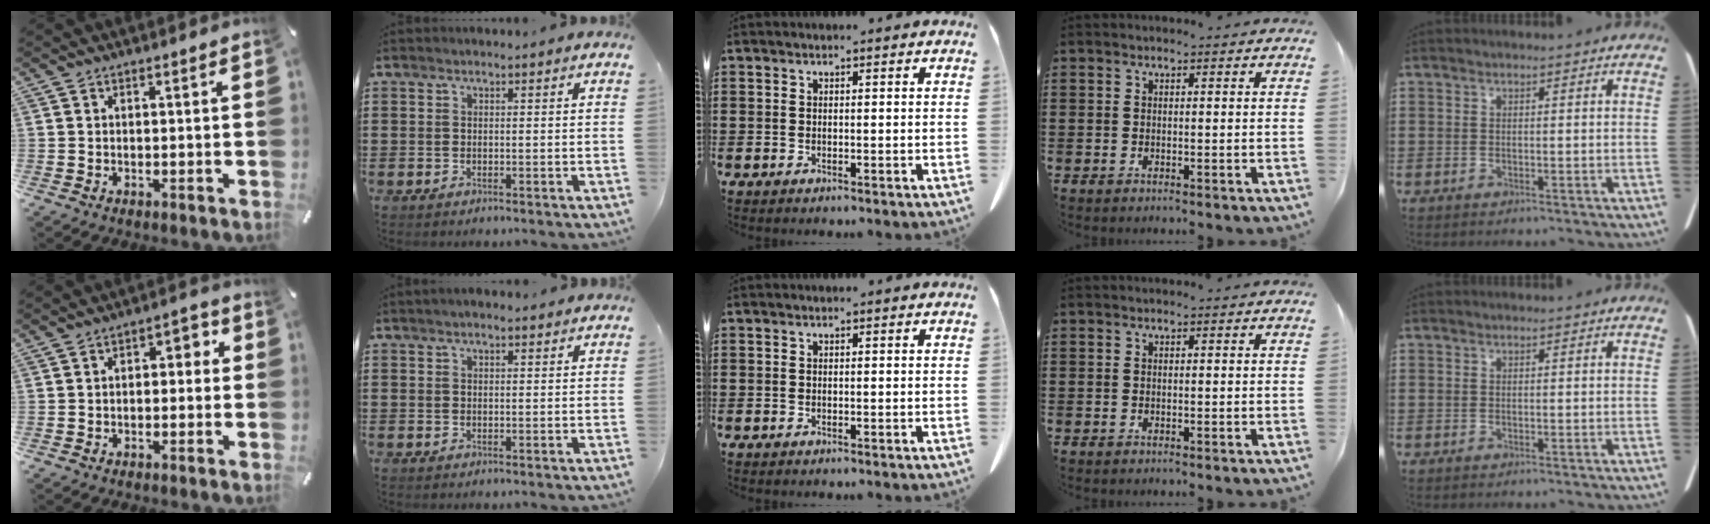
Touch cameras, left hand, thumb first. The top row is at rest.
{"thumb": {"total": 3.3, "force": [-1.9, 1.9, 1.9], "torque": [-0.034, 0.019, -0.041]}, "index": {"total": 1.6, "force": [1.3, 0.4, 0.9], "torque": [-0.018, 0.004, 0.022]}}